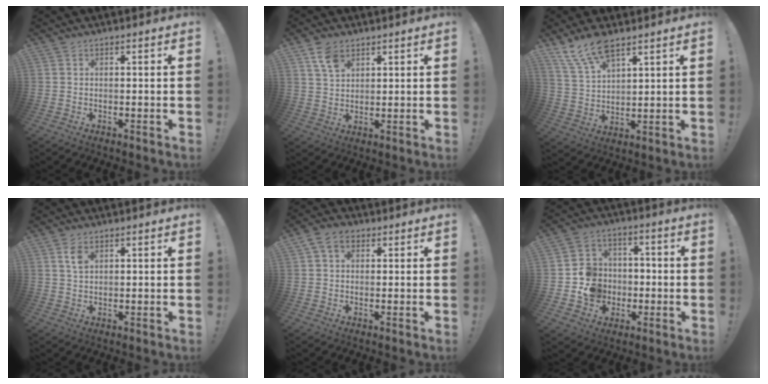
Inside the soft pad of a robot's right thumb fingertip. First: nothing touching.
{"total": 6.1, "force": [3.5, 3.7, 3.4], "torque": [-0.066, -0.008, 0.068]}
{"total": 10.0, "force": [7.5, 3.6, 5.4], "torque": [-0.111, -0.034, 0.145]}
{"total": 3.7, "force": [1.6, 1.9, 2.8], "torque": [-0.050, -0.002, 0.028]}
{"total": 5.7, "force": [1.9, 4.0, 3.5], "torque": [-0.071, 0.011, 0.040]}
{"total": 11.1, "force": [-3.3, 10.2, 3.0], "torque": [-0.037, 0.035, -0.049]}